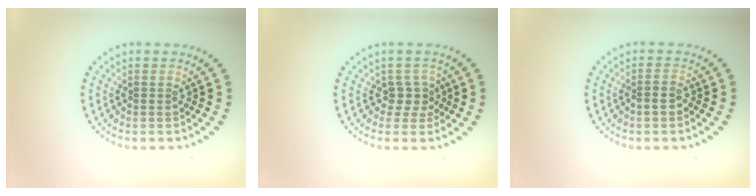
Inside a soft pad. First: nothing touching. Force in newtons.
{"total": 1.8, "press": 1.3, "slide": 1.3}
{"total": 1.3, "press": 1.2, "slide": 0.5}